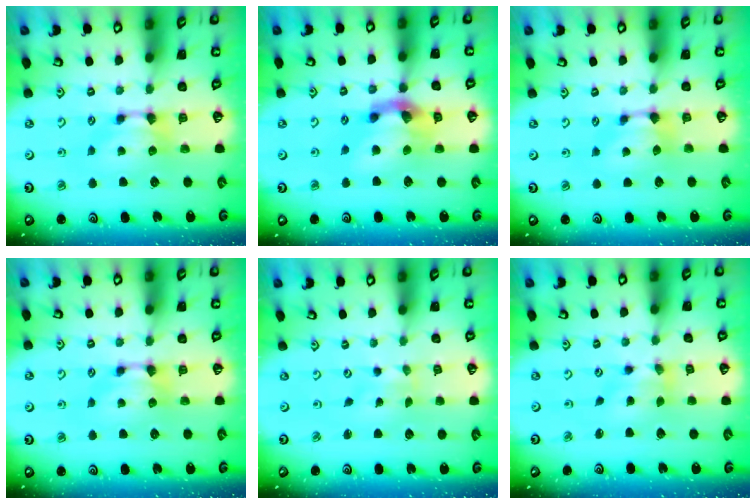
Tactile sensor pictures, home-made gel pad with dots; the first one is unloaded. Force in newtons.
{"total": 7.4, "press": 7.0, "slide": 2.3}
{"total": 0.8, "press": 0.5, "slide": 0.6}
{"total": 0.0}
{"total": 4.5, "press": 4.4, "slide": 1.1}
{"total": 2.3, "press": 2.0, "slide": 1.2}